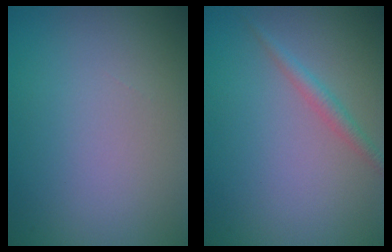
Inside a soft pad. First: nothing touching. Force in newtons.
{"total": 1.4, "press": 1.4, "slide": 0.1}